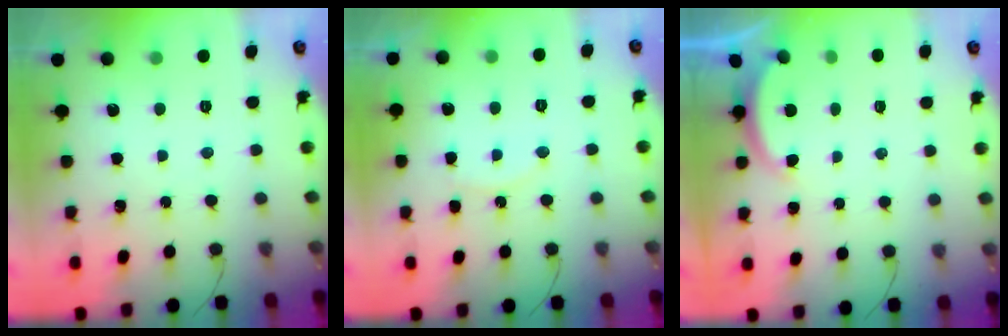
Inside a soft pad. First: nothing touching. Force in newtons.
{"total": 6.5, "press": 6.5, "slide": 0.5}
{"total": 1.9, "press": 1.8, "slide": 0.5}